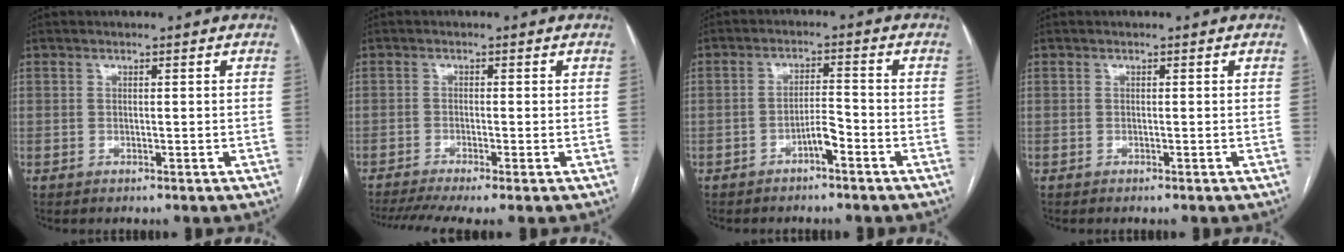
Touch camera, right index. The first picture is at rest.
{"total": 7.2, "force": [-5.2, 0.4, 5.0], "torque": [-0.082, -0.007, -0.086]}
{"total": 3.3, "force": [-2.1, 0.6, 2.5], "torque": [-0.040, 0.007, -0.036]}
{"total": 0.0}